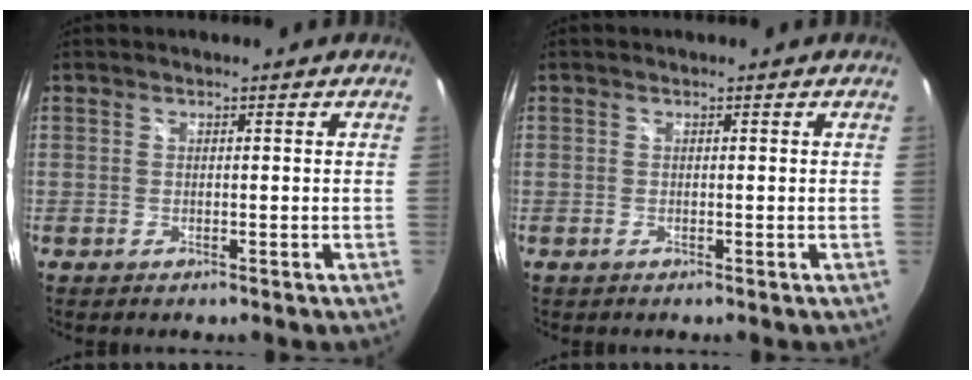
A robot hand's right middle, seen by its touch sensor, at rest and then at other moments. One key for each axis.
{"total": 0.0}